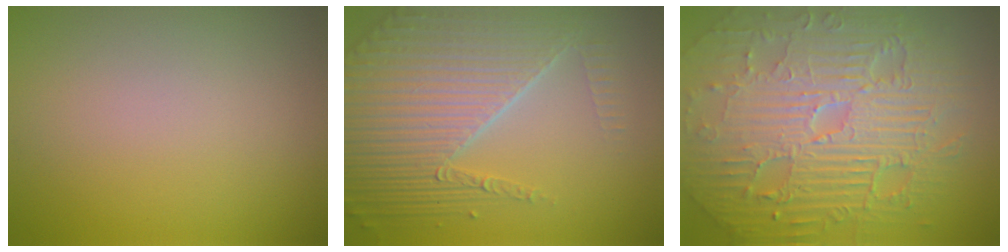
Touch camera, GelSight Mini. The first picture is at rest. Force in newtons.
{"total": 8.6, "press": 5.7, "slide": 6.5}
{"total": 11.7, "press": 7.5, "slide": 8.9}